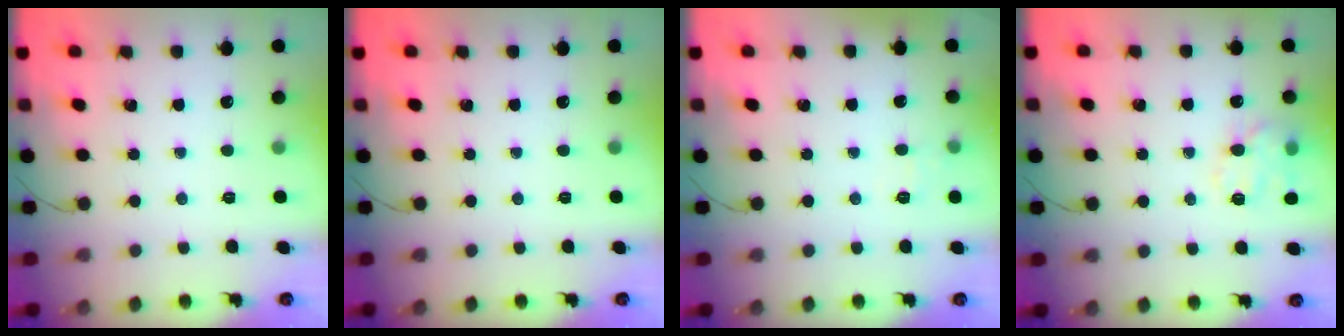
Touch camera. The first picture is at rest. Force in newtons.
{"total": 0.0}
{"total": 6.3, "press": 6.1, "slide": 1.5}
{"total": 11.5, "press": 11.4, "slide": 1.4}